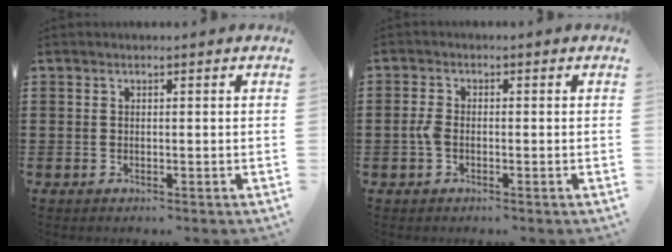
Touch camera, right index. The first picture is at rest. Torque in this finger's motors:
{"motor_torque": [0.40, 0.00, 0.26, 0.07]}